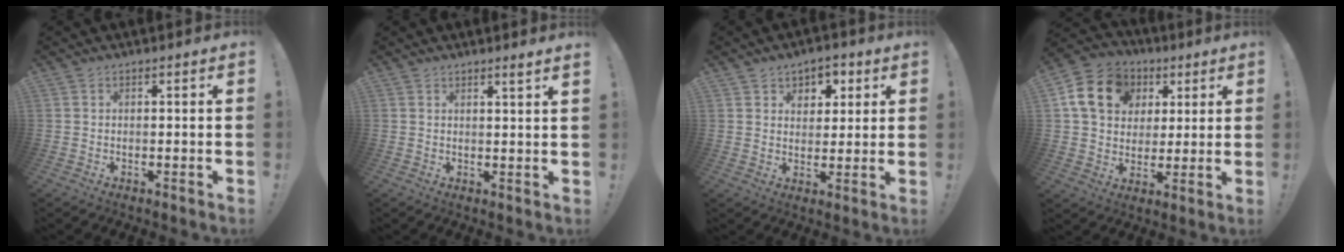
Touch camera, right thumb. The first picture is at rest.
{"total": 2.1, "force": [1.5, -1.0, 1.1], "torque": [-0.012, -0.014, 0.024]}
{"total": 5.8, "force": [2.6, 5.0, 1.5], "torque": [-0.012, -0.020, 0.048]}
{"total": 16.4, "force": [5.5, 13.0, 8.4], "torque": [-0.114, -0.008, 0.111]}